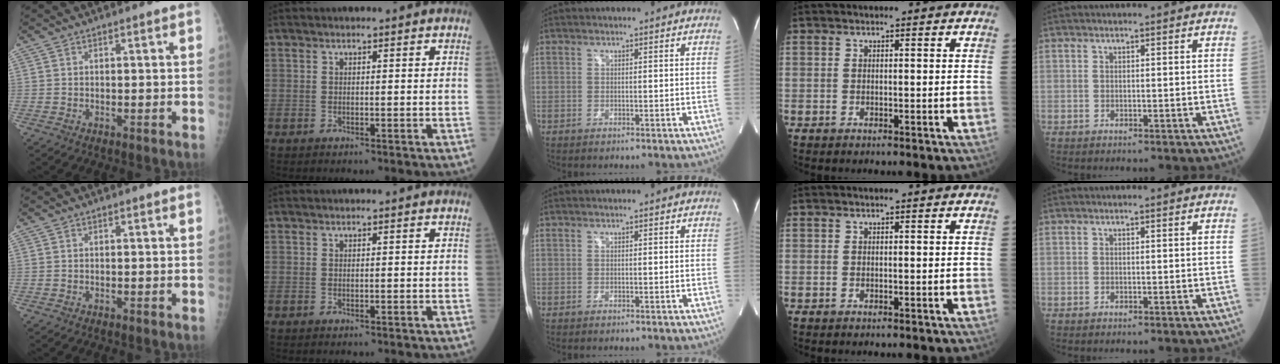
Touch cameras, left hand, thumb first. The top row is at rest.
{}